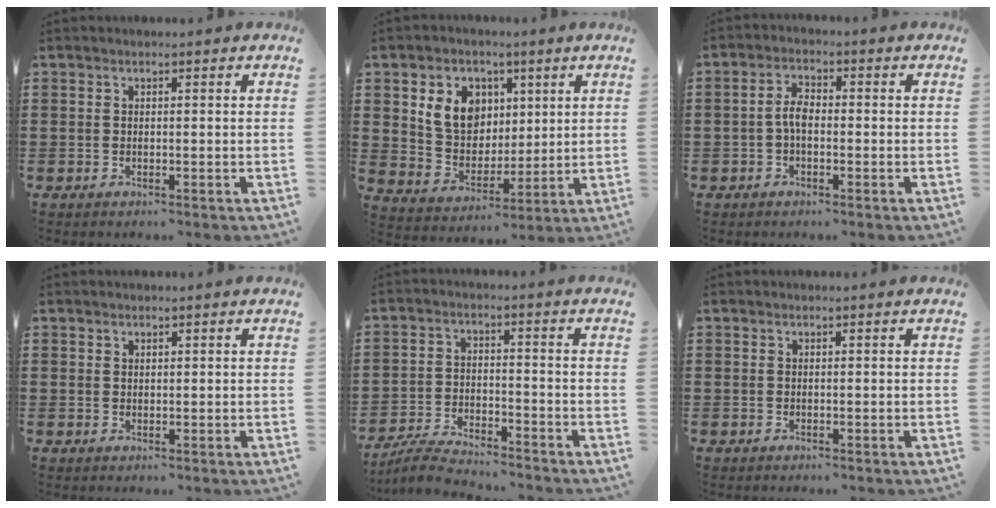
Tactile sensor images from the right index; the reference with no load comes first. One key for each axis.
{"total": 8.6, "fx": 3.2, "fy": 7.1, "fz": 3.5, "tx": -0.085, "ty": 0.015, "tz": 0.061}
{"total": 3.5, "fx": -0.7, "fy": 1.7, "fz": 2.9, "tx": -0.070, "ty": 0.001, "tz": -0.018}
{"total": 0.9, "fx": 0.7, "fy": 0.5, "fz": 0.1, "tx": -0.004, "ty": 0.002, "tz": 0.013}
{"total": 5.2, "fx": -5.0, "fy": 0.4, "fz": 1.3, "tx": -0.037, "ty": -0.002, "tz": -0.101}
{"total": 0.0}